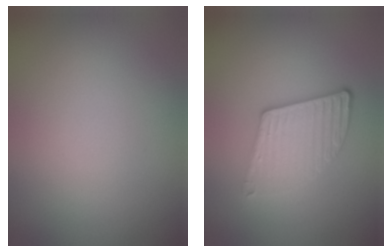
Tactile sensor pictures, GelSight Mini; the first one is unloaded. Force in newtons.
{"total": 3.7, "press": 3.2, "slide": 2.0}